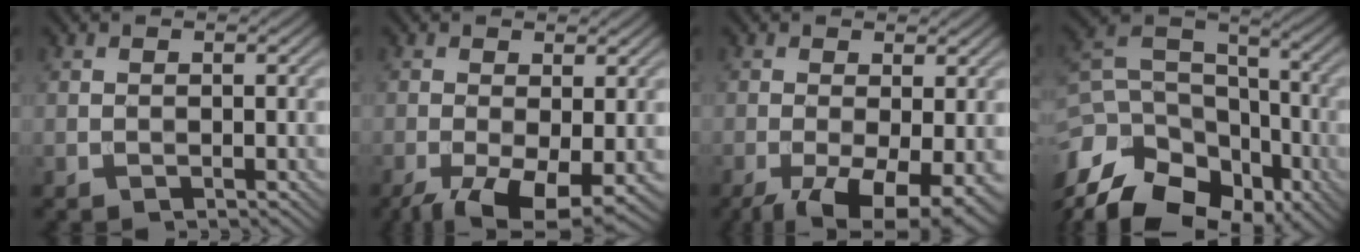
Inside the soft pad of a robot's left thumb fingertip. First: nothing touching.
{"total": 8.1, "force": [-3.8, 2.9, 6.6], "torque": [-0.128, -0.020, -0.061]}
{"total": 9.6, "force": [-4.6, 3.5, 7.7], "torque": [-0.144, -0.024, -0.067]}
{"total": 17.8, "force": [-10.3, 11.6, 8.8], "torque": [-0.233, -0.036, -0.155]}